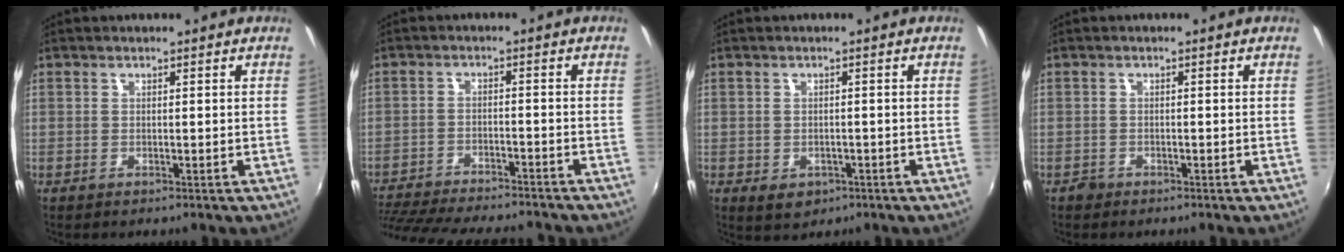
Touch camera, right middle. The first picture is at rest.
{"total": 19.4, "force": [-16.9, 4.1, 8.7], "torque": [-0.182, -0.027, -0.250]}
{"total": 3.7, "force": [-1.5, 2.8, 2.0], "torque": [-0.038, -0.008, -0.014]}
{"total": 1.1, "force": [-0.9, 0.6, 0.0], "torque": [-0.003, 0.000, -0.017]}